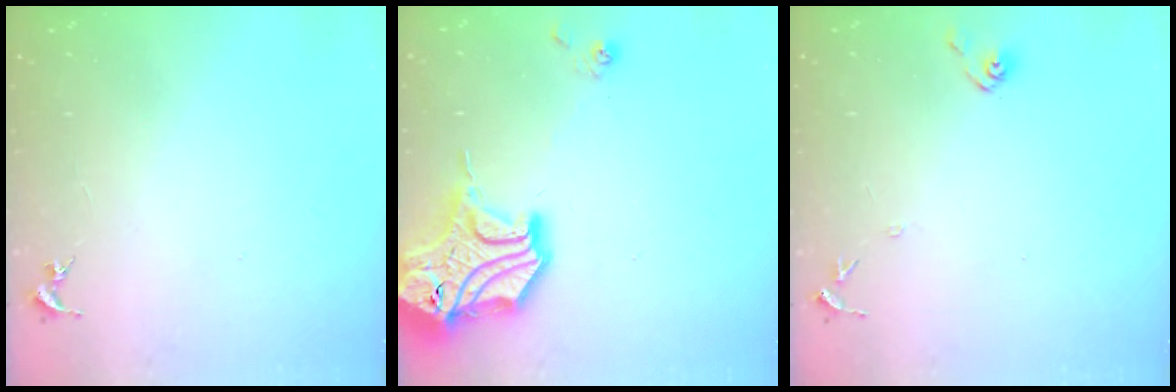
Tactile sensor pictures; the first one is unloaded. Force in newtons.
{"total": 17.2, "press": 17.0, "slide": 2.6}
{"total": 6.6, "press": 6.6, "slide": 0.5}